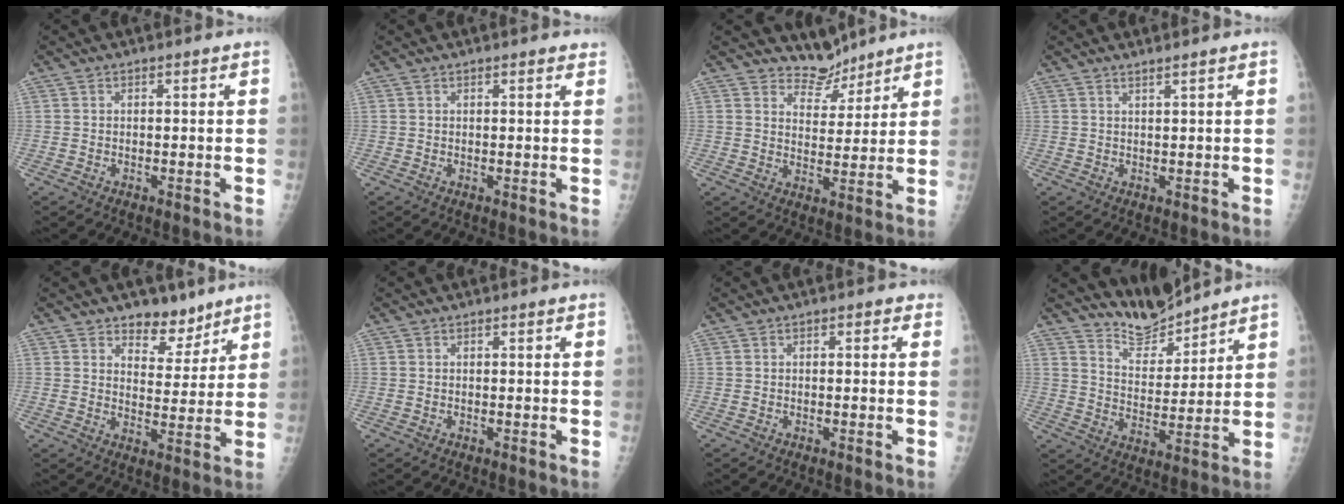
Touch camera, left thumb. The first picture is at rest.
{"total": 1.4, "force": [1.0, 0.4, 0.9], "torque": [-0.009, 0.000, 0.010]}
{"total": 5.4, "force": [4.9, 2.2, -0.6], "torque": [0.038, -0.050, 0.088]}
{"total": 1.2, "force": [1.0, -0.6, 0.4], "torque": [-0.012, -0.009, 0.022]}
{"total": 7.1, "force": [5.6, 3.8, 2.1], "torque": [0.007, -0.037, 0.088]}
{"total": 0.0}
{"total": 1.3, "force": [0.5, 0.8, 1.0], "torque": [0.000, 0.005, -0.002]}
{"total": 7.5, "force": [7.4, 1.3, 0.1], "torque": [0.015, -0.062, 0.149]}